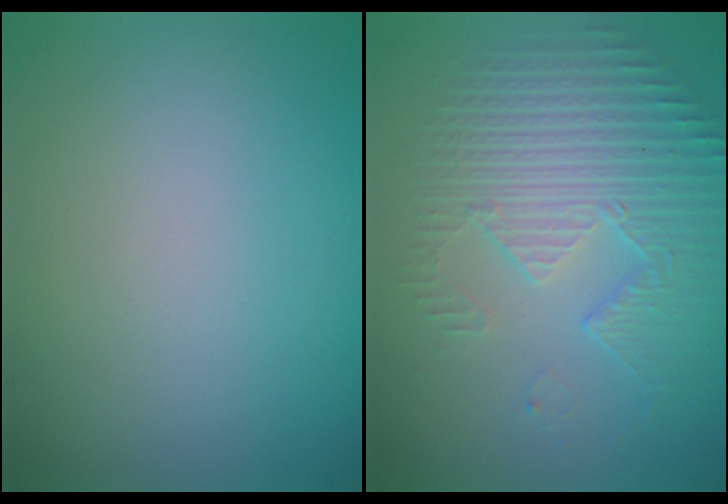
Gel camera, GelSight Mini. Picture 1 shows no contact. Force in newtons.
{"total": 5.2, "press": 3.7, "slide": 3.7}